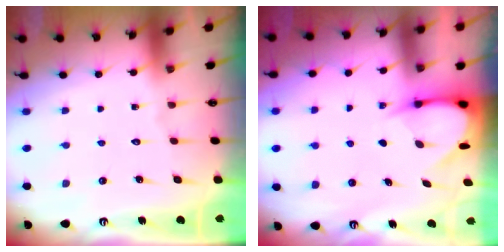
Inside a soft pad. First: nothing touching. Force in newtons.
{"total": 5.1, "press": 5.1, "slide": 0.7}